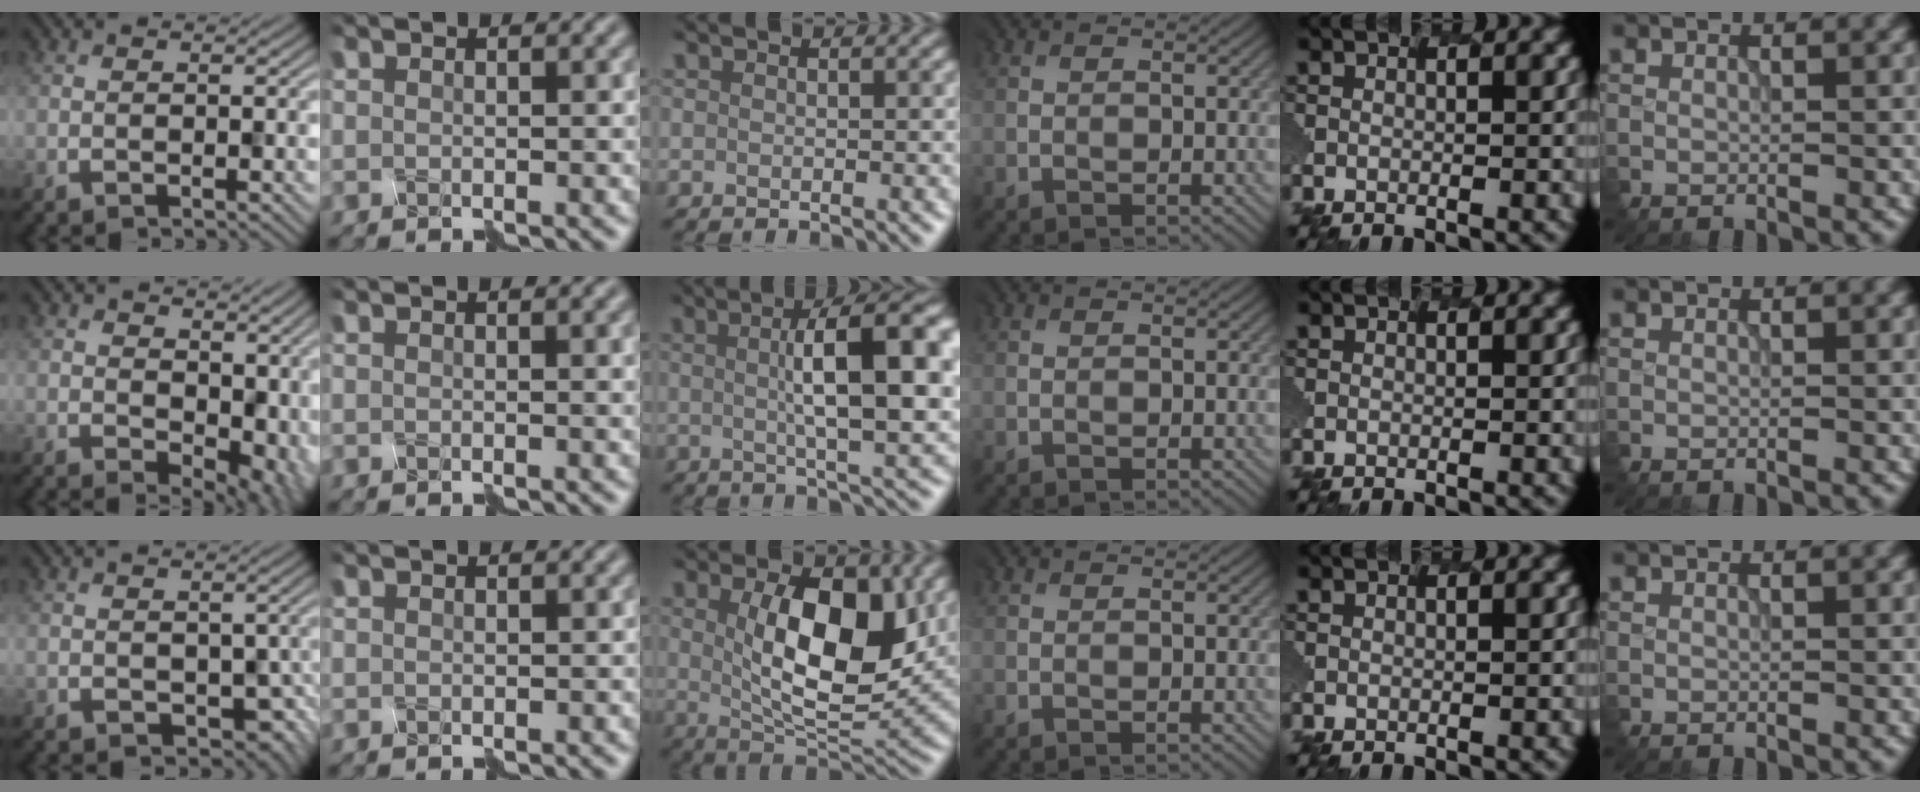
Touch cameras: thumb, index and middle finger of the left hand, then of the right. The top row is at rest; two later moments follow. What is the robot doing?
{"motion": "disassemble", "object": "spray bottle"}